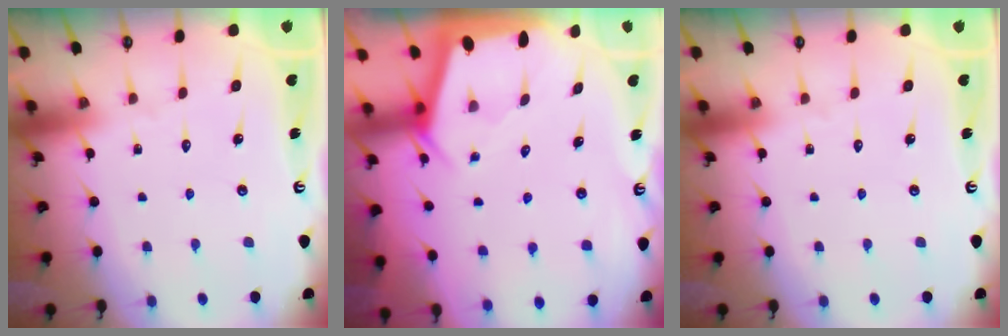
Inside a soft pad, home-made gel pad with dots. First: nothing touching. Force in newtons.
{"total": 2.0, "press": 2.0, "slide": 0.5}
{"total": 0.0}